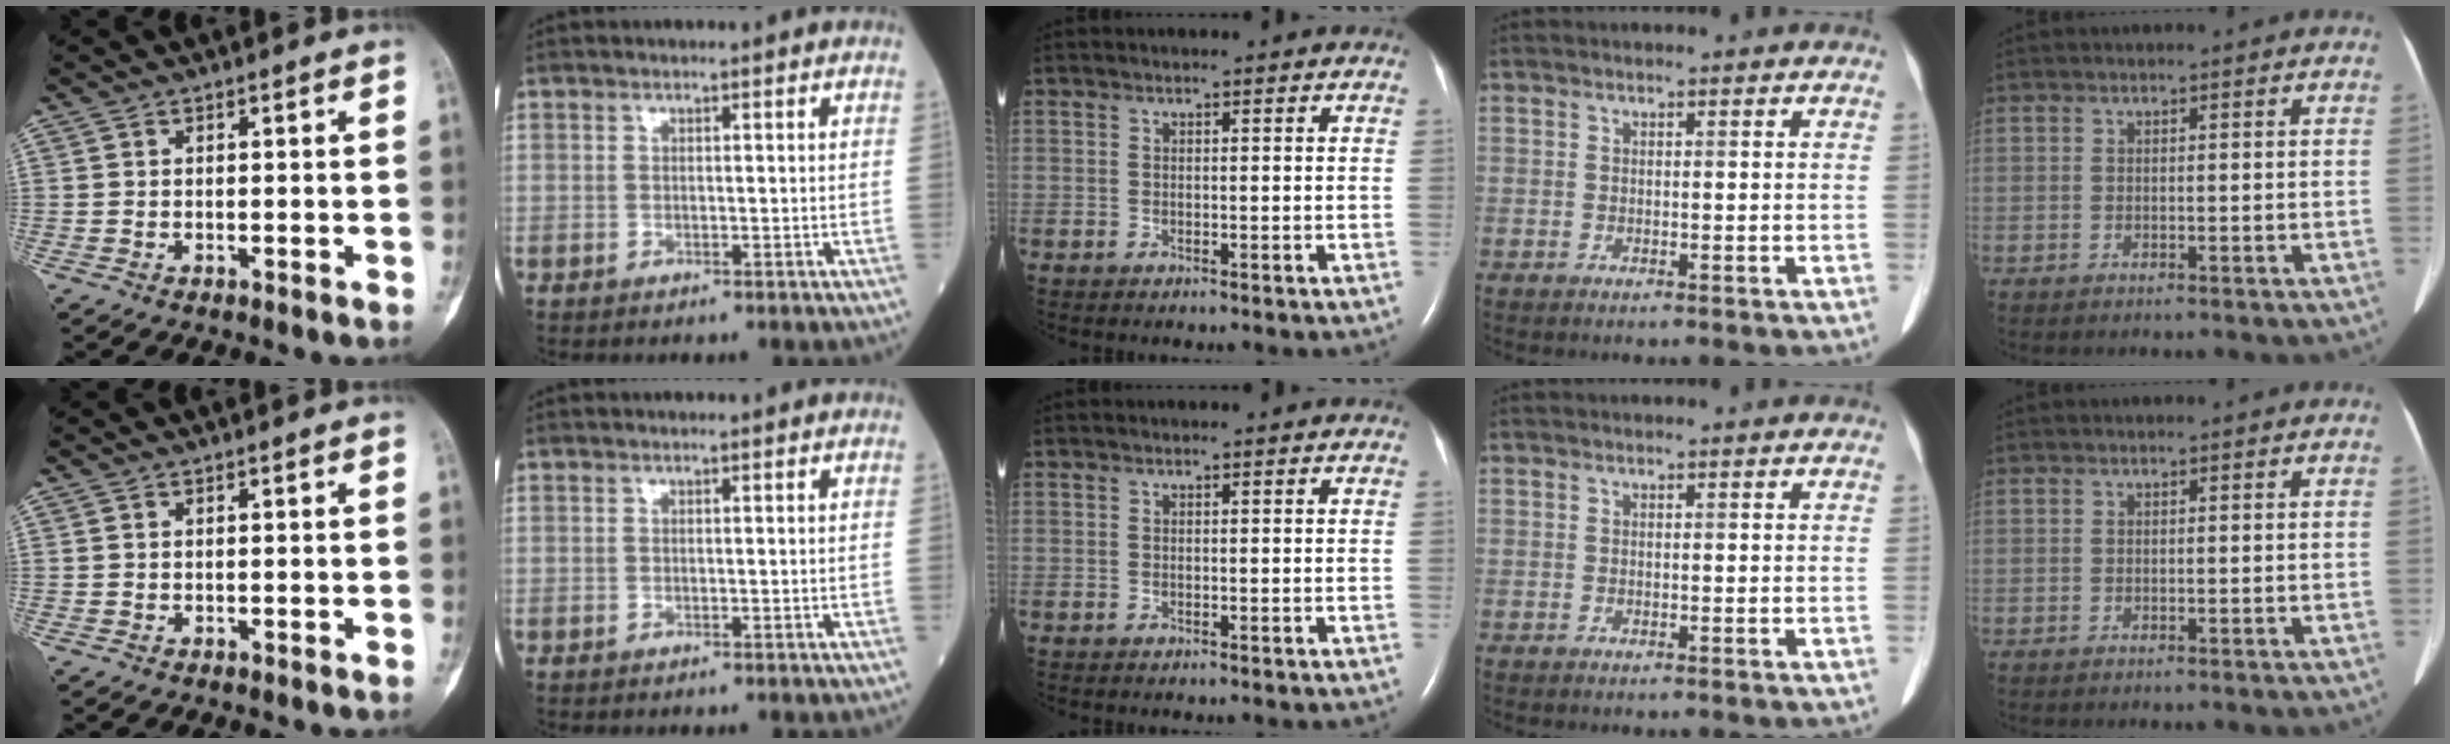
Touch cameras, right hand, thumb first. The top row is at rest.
{}